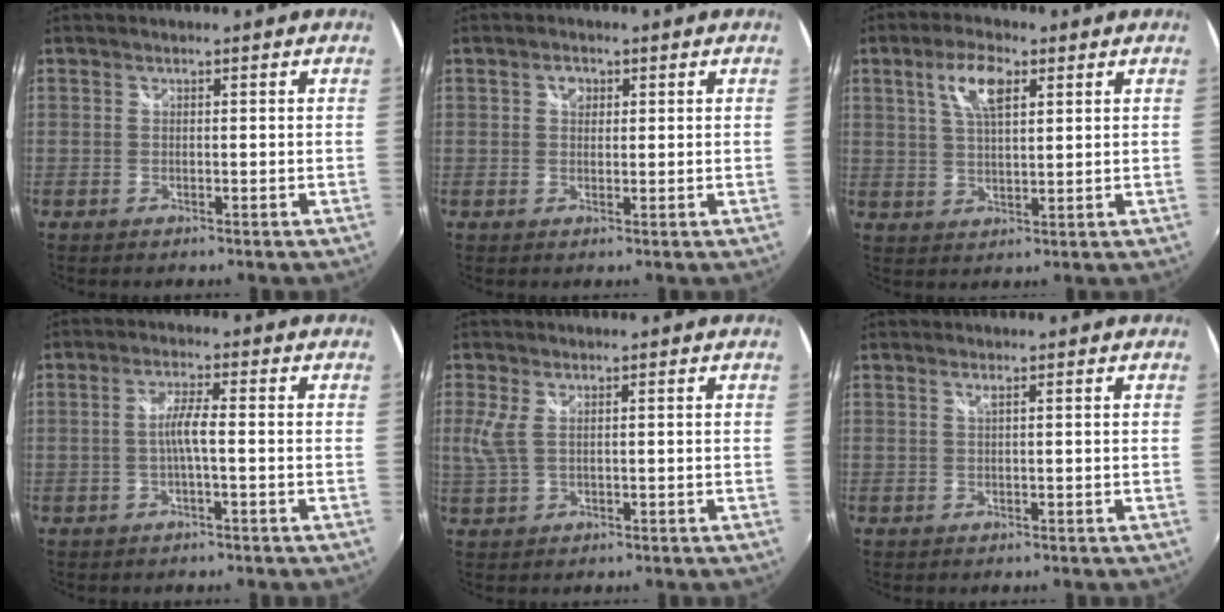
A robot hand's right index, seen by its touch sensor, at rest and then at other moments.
{"total": 2.1, "force": [0.7, 1.6, 1.1], "torque": [-0.013, 0.006, 0.010]}
{"total": 7.1, "force": [3.1, 2.8, 5.8], "torque": [-0.108, 0.011, 0.056]}
{"total": 3.5, "force": [-0.9, 0.0, 3.3], "torque": [-0.066, 0.004, -0.016]}
{"total": 3.5, "force": [0.5, 1.6, 3.1], "torque": [-0.075, -0.002, 0.015]}
{"total": 0.7, "force": [0.3, -0.3, 0.6], "torque": [-0.012, 0.000, 0.004]}